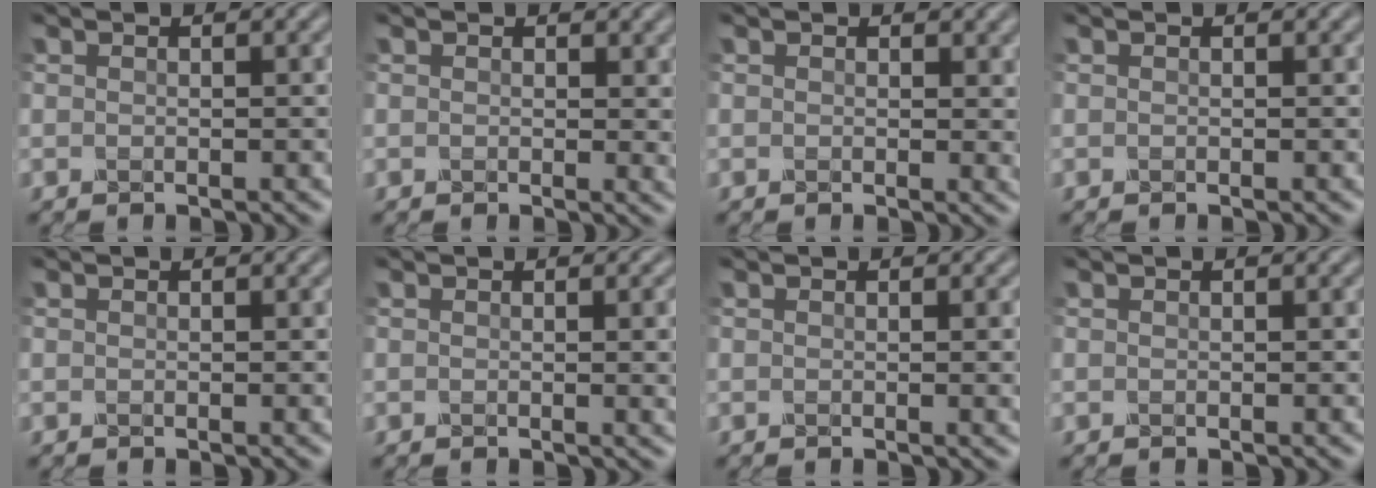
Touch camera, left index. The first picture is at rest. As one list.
[{"total": 2.4, "force": [0.2, 1.5, 1.8], "torque": [-0.016, 0.001, 0.000]}, {"total": 2.3, "force": [0.2, 1.5, 1.8], "torque": [-0.016, 0.001, 0.001]}, {"total": 0.0}, {"total": 0.0}, {"total": 3.2, "force": [-0.3, 1.5, 2.8], "torque": [-0.020, 0.002, -0.008]}, {"total": 1.9, "force": [-0.3, 0.8, 1.7], "torque": [-0.011, 0.003, -0.006]}, {"total": 0.0}]